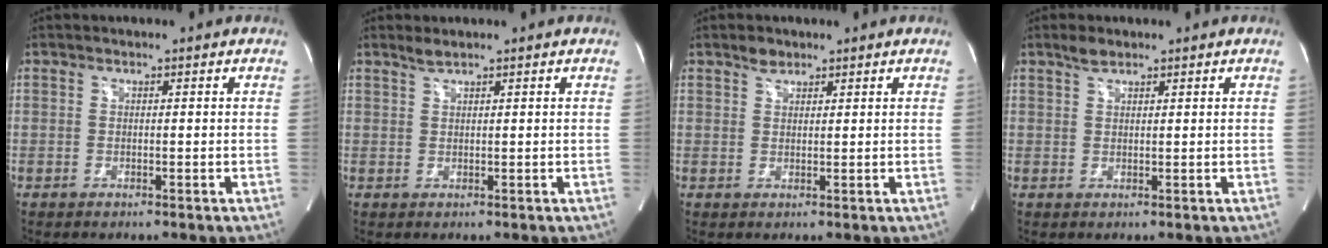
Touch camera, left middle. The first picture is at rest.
{"total": 1.3, "force": [1.1, -0.2, 0.5], "torque": [-0.015, 0.003, 0.026]}
{"total": 1.7, "force": [1.4, 0.9, 0.5], "torque": [-0.015, 0.002, 0.025]}
{"total": 1.8, "force": [1.5, 0.6, 0.8], "torque": [-0.022, 0.004, 0.030]}